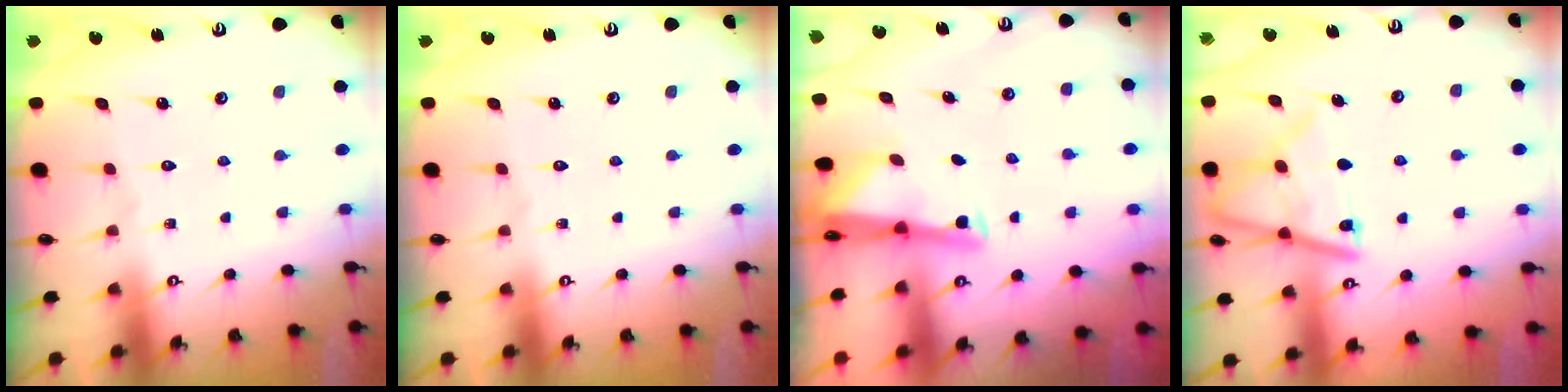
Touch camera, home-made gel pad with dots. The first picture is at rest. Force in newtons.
{"total": 0.0}
{"total": 2.7, "press": 2.6, "slide": 0.3}
{"total": 14.4, "press": 14.3, "slide": 1.5}